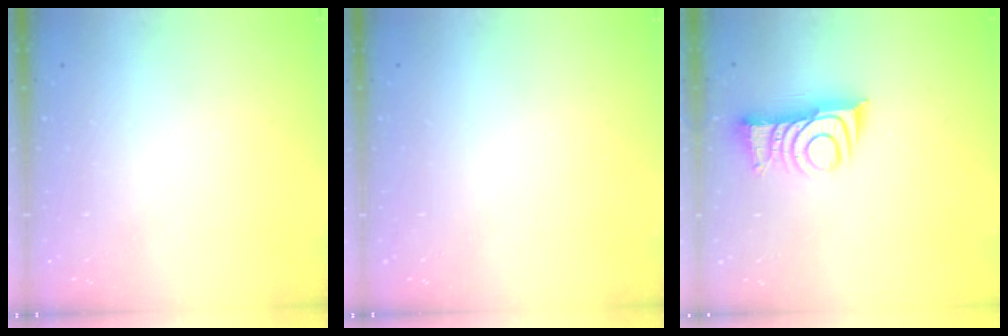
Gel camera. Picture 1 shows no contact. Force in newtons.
{"total": 0.0}
{"total": 10.0, "press": 9.9, "slide": 1.0}